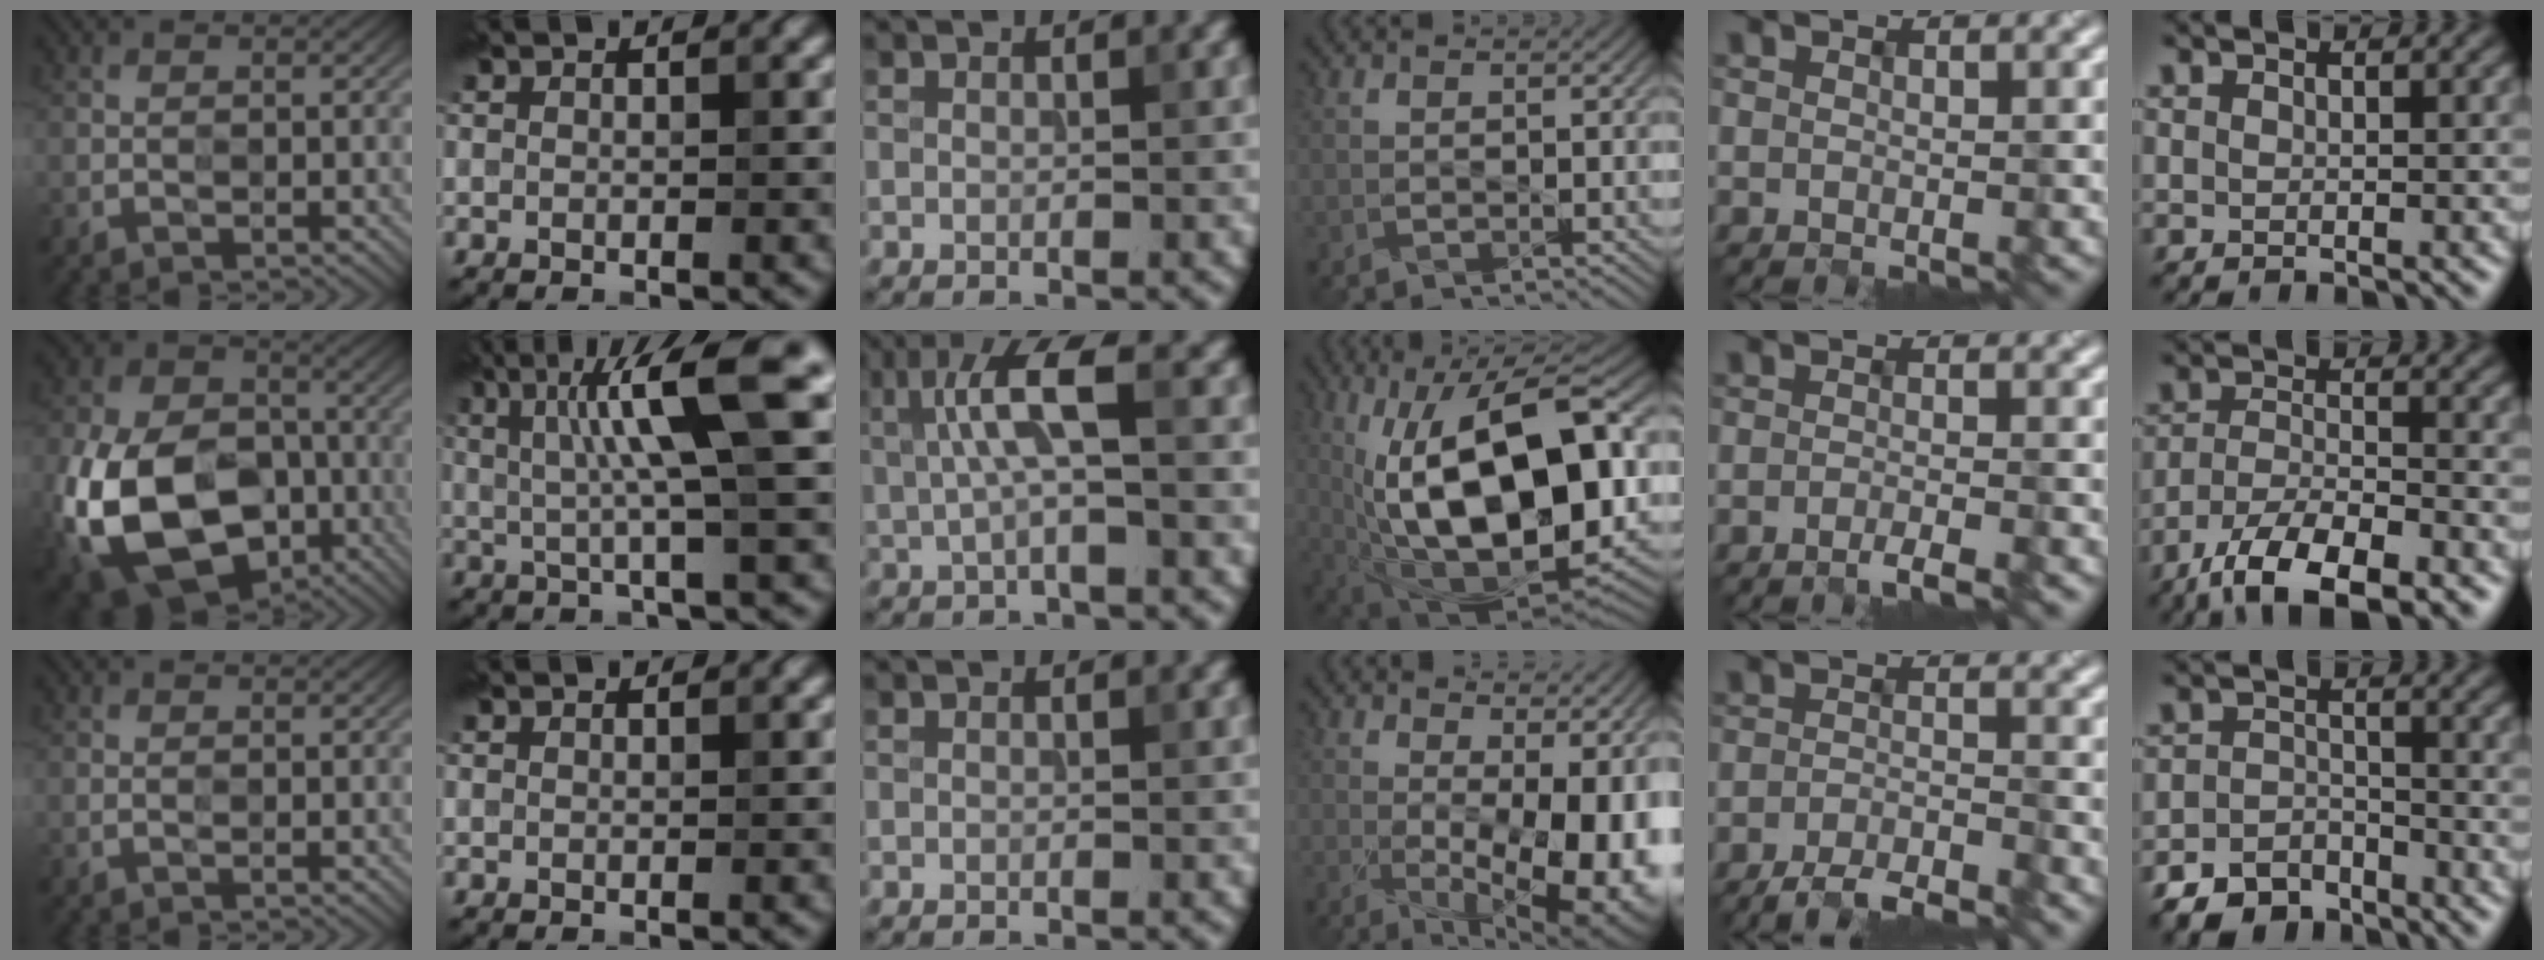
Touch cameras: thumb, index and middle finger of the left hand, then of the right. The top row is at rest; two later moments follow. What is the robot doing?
{"motion": "extract", "object": "keycard holder"}